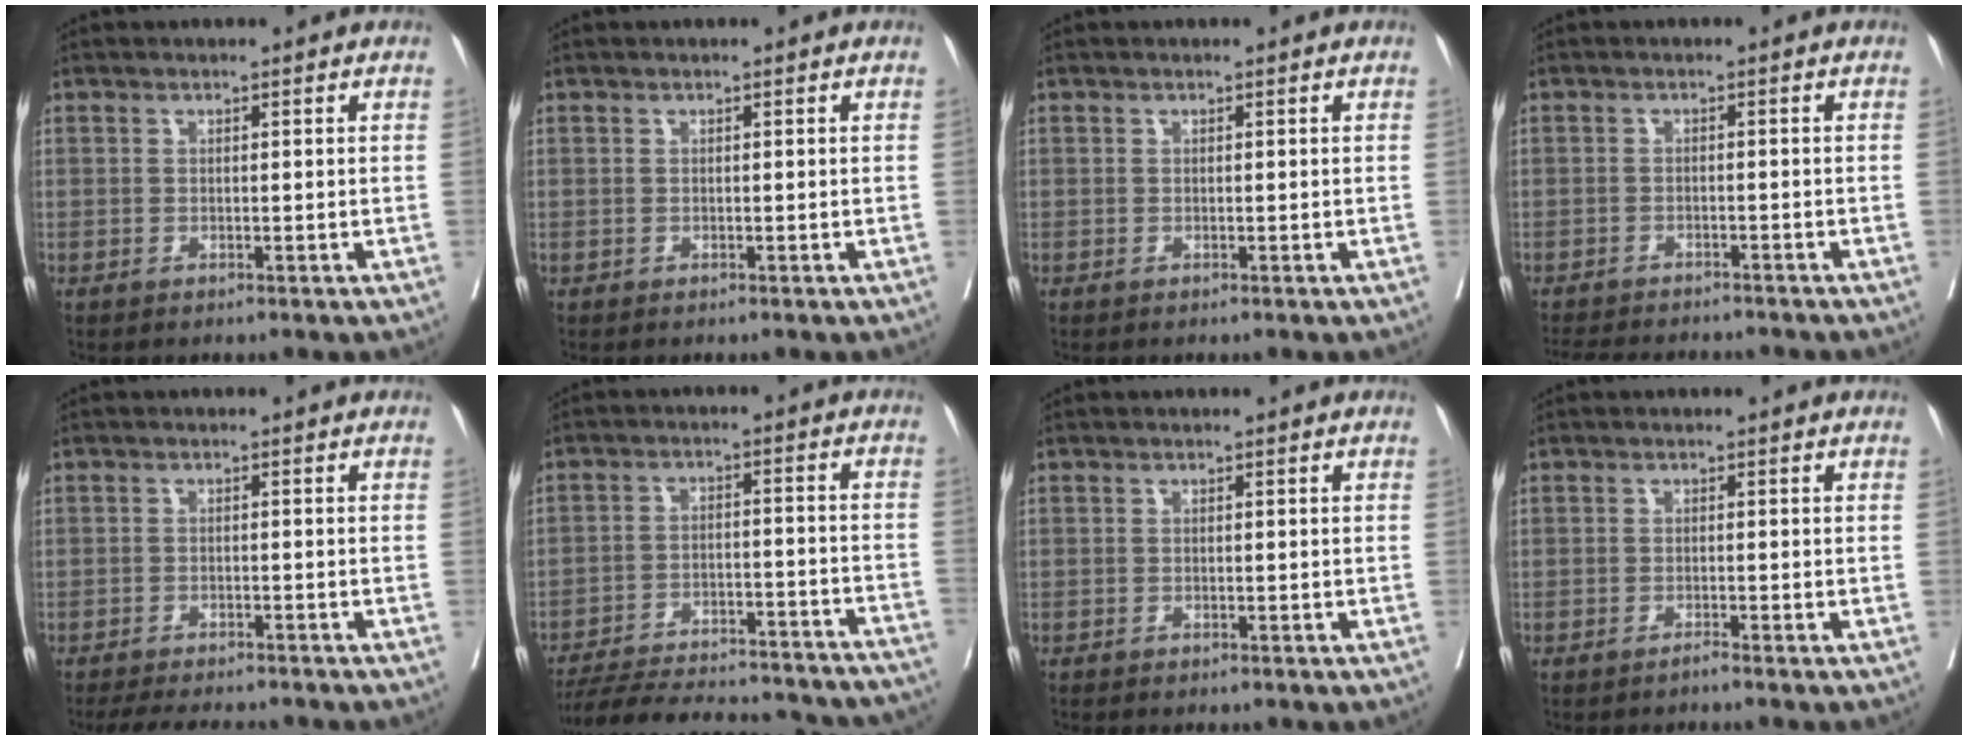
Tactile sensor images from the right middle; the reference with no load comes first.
{"total": 0.0}
{"total": 0.0}
{"total": 10.8, "force": [-9.9, 2.0, 3.9], "torque": [-0.065, -0.007, -0.133]}
{"total": 8.2, "force": [-7.4, 1.6, 3.2], "torque": [-0.041, -0.009, -0.103]}
{"total": 29.7, "force": [-27.0, 5.0, 11.4], "torque": [-0.158, -0.030, -0.357]}
{"total": 1.0, "force": [-0.8, 0.4, 0.4], "torque": [-0.009, -0.001, -0.010]}
{"total": 0.7, "force": [-0.6, -0.2, 0.2], "torque": [-0.003, 0.001, -0.013]}